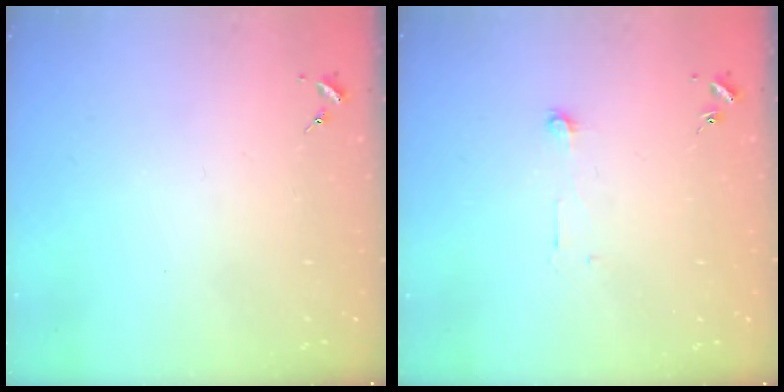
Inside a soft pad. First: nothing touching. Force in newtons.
{"total": 3.9, "press": 3.9, "slide": 0.3}